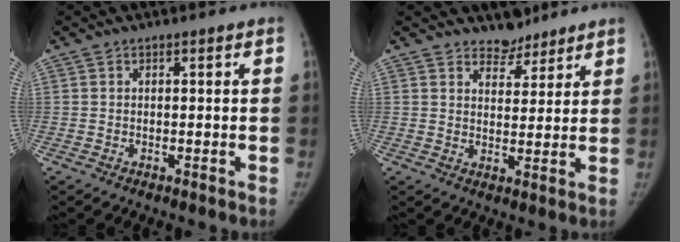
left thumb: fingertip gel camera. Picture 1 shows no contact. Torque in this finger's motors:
{"motor_torque": [-0.19, -0.05, 0.02, 0.18, -0.03]}